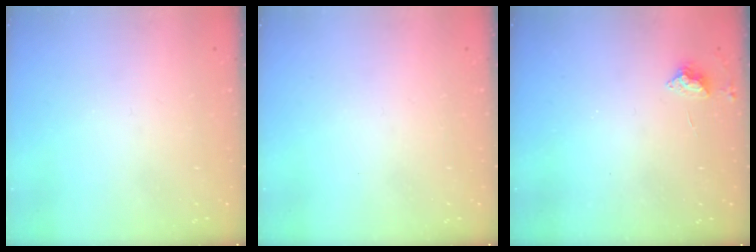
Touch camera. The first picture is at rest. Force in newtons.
{"total": 0.0}
{"total": 3.9, "press": 3.8, "slide": 0.6}